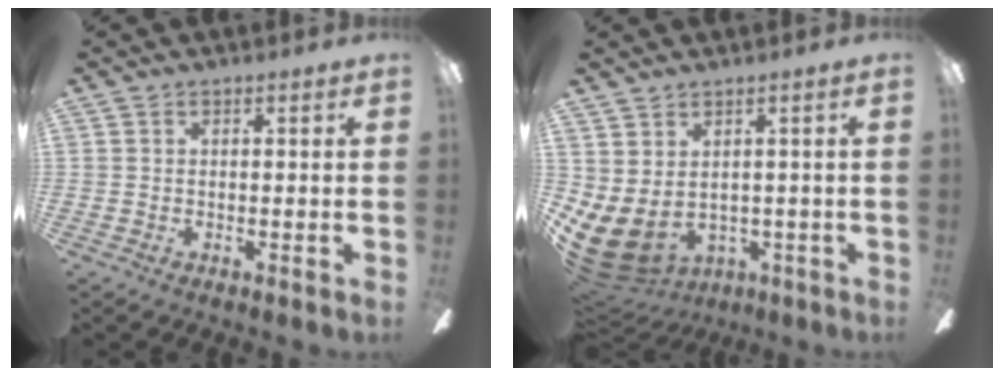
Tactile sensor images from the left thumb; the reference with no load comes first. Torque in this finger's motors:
{"motor_torque": [1.59, 1.70, 0.88, -0.73, 0.29]}